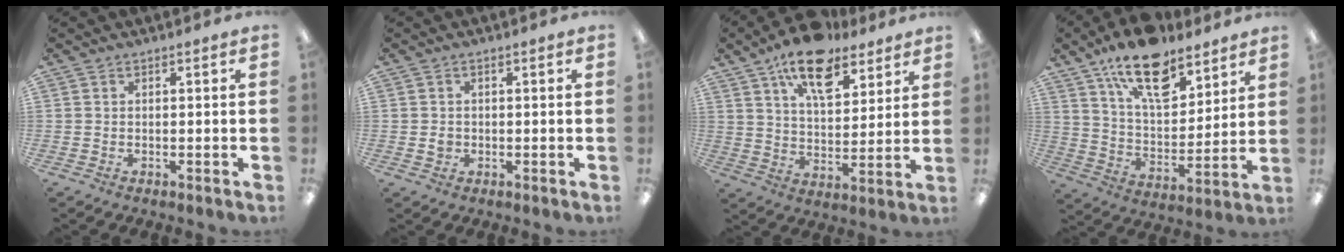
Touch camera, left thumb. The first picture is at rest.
{"total": 1.8, "force": [0.0, 1.7, 0.7], "torque": [-0.007, 0.001, -0.005]}
{"total": 15.9, "force": [11.1, 7.2, 8.8], "torque": [-0.135, -0.053, 0.192]}
{"total": 17.8, "force": [12.3, 8.4, 9.8], "torque": [-0.150, -0.068, 0.212]}